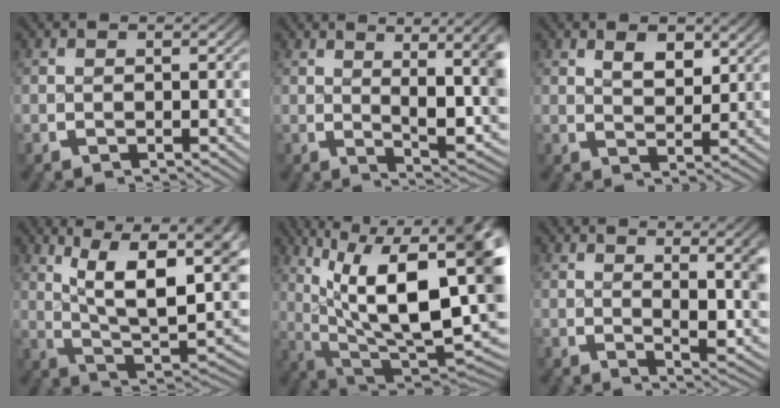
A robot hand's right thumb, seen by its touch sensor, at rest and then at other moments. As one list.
[{"total": 9.0, "force": [0.9, 3.9, 8.1], "torque": [-0.114, -0.020, 0.026]}, {"total": 2.6, "force": [1.7, 1.1, 1.7], "torque": [-0.023, -0.010, 0.036]}, {"total": 15.8, "force": [1.5, 9.6, 12.4], "torque": [-0.205, -0.044, 0.036]}, {"total": 17.0, "force": [0.8, 9.5, 14.1], "torque": [-0.247, -0.064, 0.047]}, {"total": 6.1, "force": [1.2, 2.4, 5.5], "torque": [-0.073, -0.017, 0.029]}]